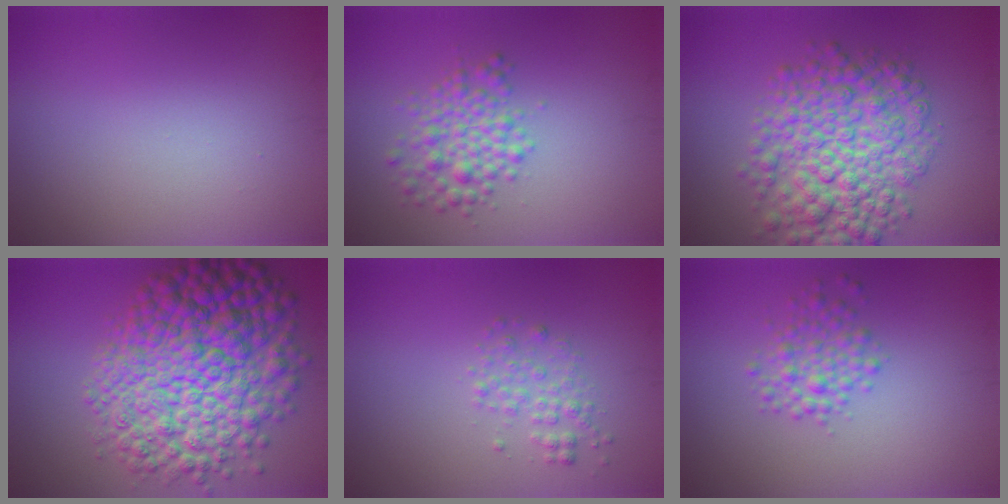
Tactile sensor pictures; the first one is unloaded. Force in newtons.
{"total": 3.7, "press": 3.7, "slide": 0.1}
{"total": 8.6, "press": 8.6, "slide": 0.1}
{"total": 13.1, "press": 13.1, "slide": 0.2}
{"total": 1.7, "press": 1.7, "slide": 0.0}
{"total": 2.7, "press": 2.7, "slide": 0.1}